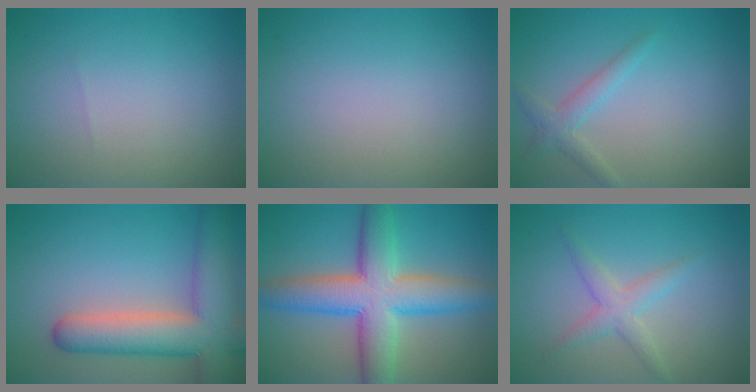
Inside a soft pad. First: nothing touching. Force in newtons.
{"total": 0.0}
{"total": 1.9, "press": 1.9, "slide": 0.1}
{"total": 9.1, "press": 9.0, "slide": 0.5}
{"total": 9.2, "press": 9.2, "slide": 0.3}
{"total": 2.4, "press": 2.4, "slide": 0.1}